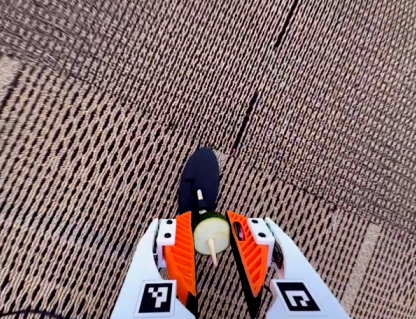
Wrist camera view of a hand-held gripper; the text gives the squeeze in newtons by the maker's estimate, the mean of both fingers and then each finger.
{"total": 7.0, "left": 6.7, "right": 7.3}